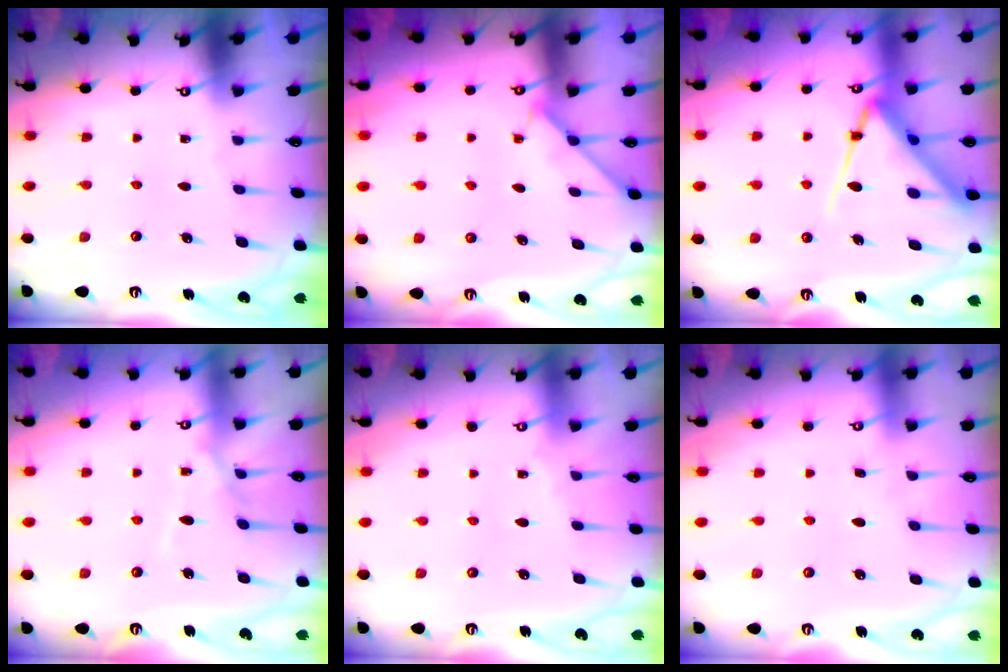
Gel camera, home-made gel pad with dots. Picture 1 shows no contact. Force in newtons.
{"total": 5.6, "press": 5.6, "slide": 0.7}
{"total": 14.9, "press": 14.8, "slide": 1.5}
{"total": 8.4, "press": 8.4, "slide": 0.7}
{"total": 2.2, "press": 2.2, "slide": 0.3}
{"total": 4.5, "press": 4.5, "slide": 0.5}